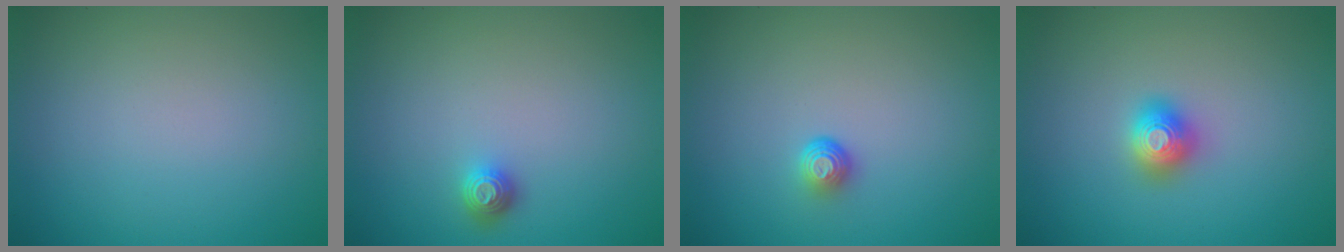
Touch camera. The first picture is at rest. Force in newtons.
{"total": 1.4, "press": 1.2, "slide": 0.5}
{"total": 1.5, "press": 1.0, "slide": 1.1}
{"total": 2.0, "press": 2.0, "slide": 0.2}